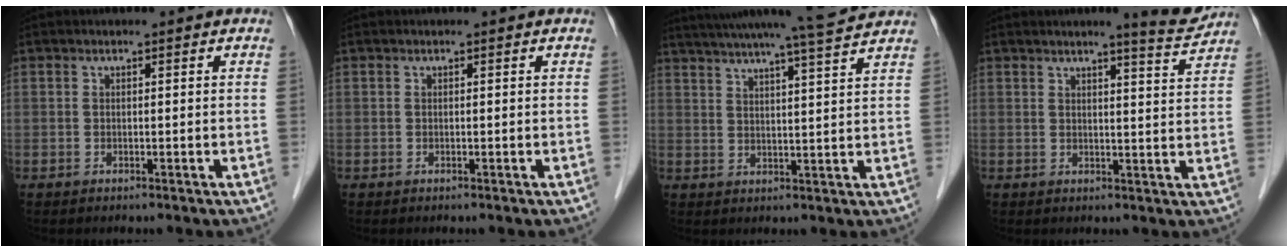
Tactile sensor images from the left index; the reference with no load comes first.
{"total": 0.0}
{"total": 13.9, "force": [12.7, -1.0, 5.6], "torque": [-0.102, -0.003, 0.177]}
{"total": 4.9, "force": [4.5, -0.4, 1.8], "torque": [-0.033, -0.023, 0.053]}